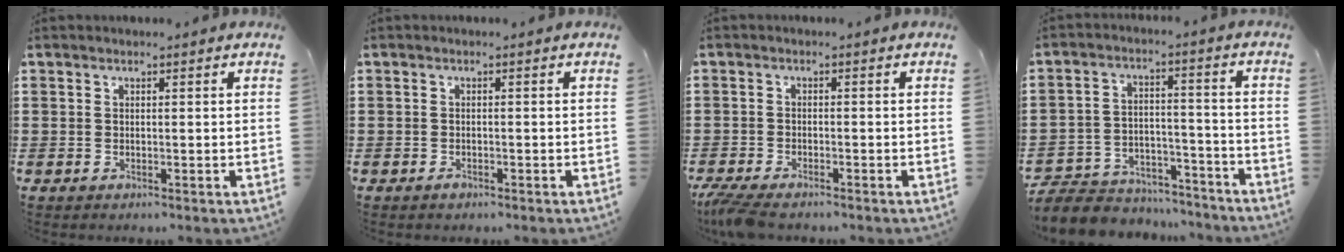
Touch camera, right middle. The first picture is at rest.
{"total": 0.0}
{"total": 3.0, "force": [-2.7, 0.4, 1.3], "torque": [-0.044, -0.007, -0.060]}
{"total": 6.4, "force": [-6.1, 1.8, 0.5], "torque": [-0.020, 0.015, -0.125]}